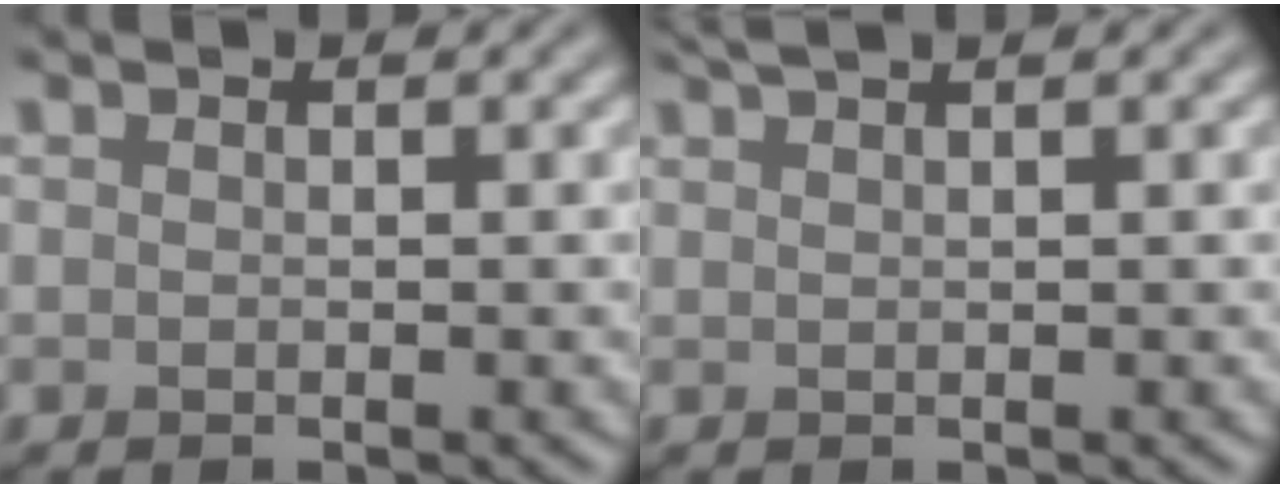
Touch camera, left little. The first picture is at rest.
{"total": 1.7, "force": [1.4, 0.0, 0.9], "torque": [-0.014, 0.008, 0.027]}